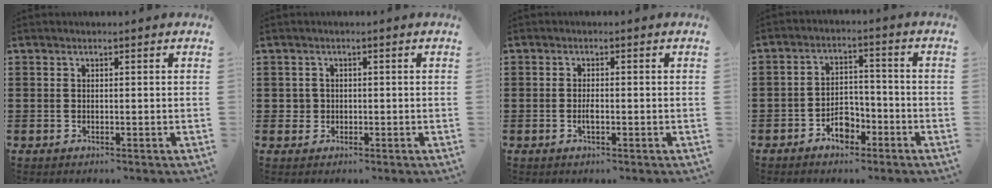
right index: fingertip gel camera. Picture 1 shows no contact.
{"total": 1.8, "force": [-0.1, 1.8, 0.2], "torque": [-0.010, 0.008, -0.005]}
{"total": 1.7, "force": [-0.4, 0.5, 1.5], "torque": [-0.030, 0.001, -0.006]}
{"total": 4.7, "force": [-3.1, 2.4, 2.4], "torque": [-0.042, 0.008, -0.056]}